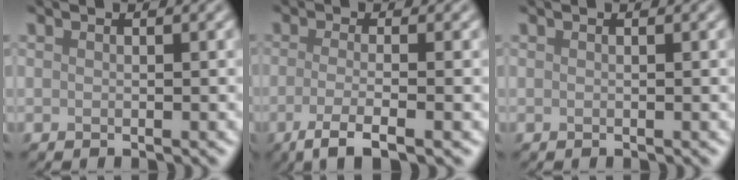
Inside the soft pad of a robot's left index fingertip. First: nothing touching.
{"total": 4.1, "force": [-1.8, 1.0, 3.6], "torque": [-0.059, -0.008, -0.045]}
{"total": 0.0}